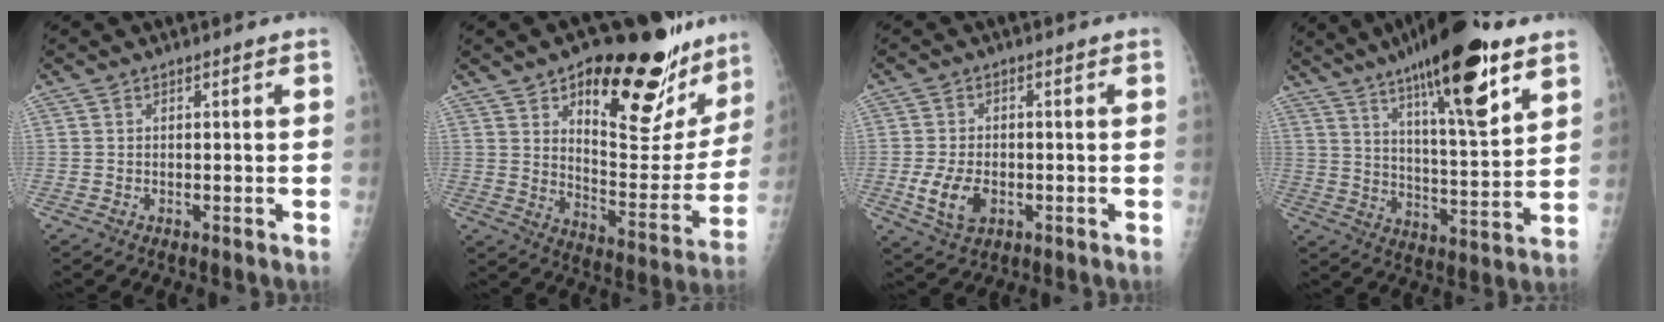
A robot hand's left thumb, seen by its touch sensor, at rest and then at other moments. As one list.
[{"total": 27.2, "force": [16.9, 11.4, 18.0], "torque": [-0.190, -0.073, 0.245]}, {"total": 6.7, "force": [-1.7, 4.3, 4.9], "torque": [-0.093, -0.001, -0.024]}, {"total": 22.0, "force": [13.0, 5.0, 17.0], "torque": [-0.255, -0.048, 0.209]}]